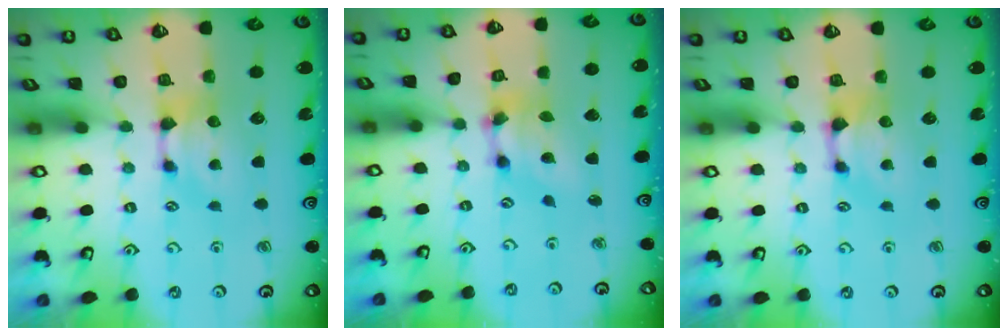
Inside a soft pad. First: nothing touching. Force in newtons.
{"total": 6.4, "press": 6.1, "slide": 2.1}
{"total": 0.8, "press": 0.3, "slide": 0.7}